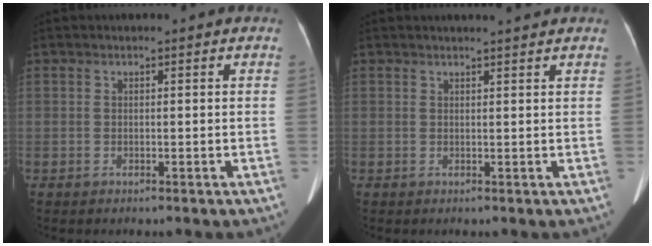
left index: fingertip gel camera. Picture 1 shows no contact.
{"total": 2.5, "force": [2.3, -0.3, 0.8], "torque": [-0.012, 0.005, 0.031]}